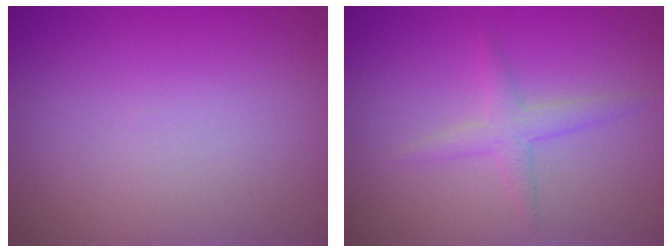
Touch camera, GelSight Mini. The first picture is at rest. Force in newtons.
{"total": 1.8, "press": 1.8, "slide": 0.1}